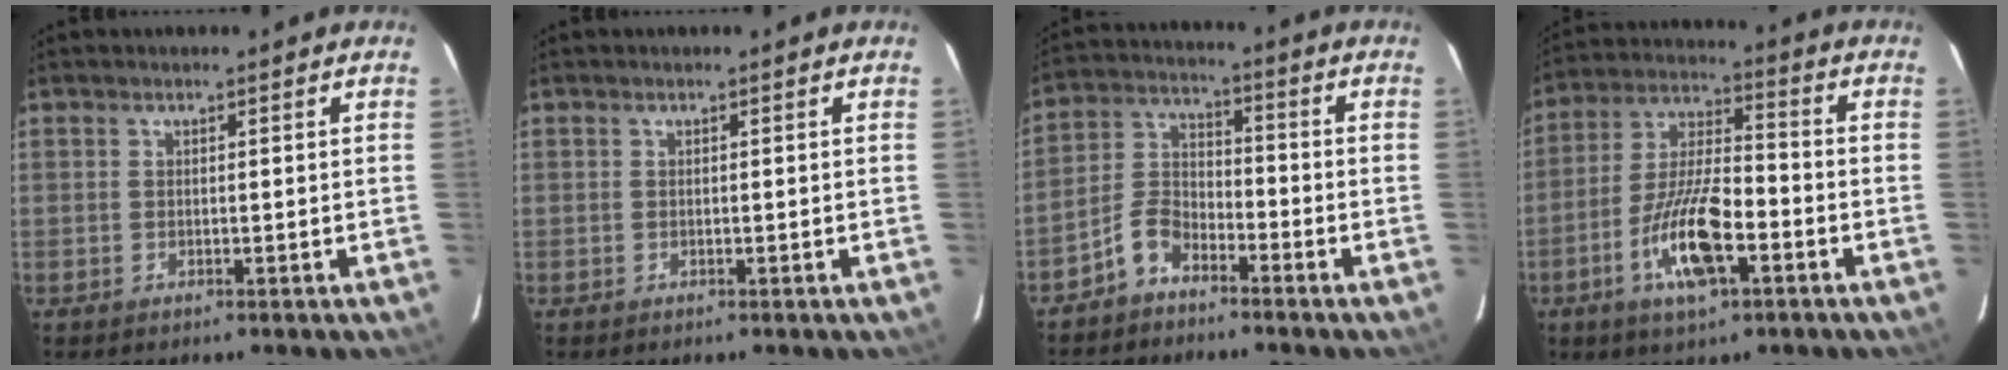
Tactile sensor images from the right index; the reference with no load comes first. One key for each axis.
{"total": 0.0}
{"total": 5.6, "fx": -4.1, "fy": 2.9, "fz": 2.5, "tx": -0.056, "ty": 0.008, "tz": -0.087}
{"total": 12.7, "fx": -5.1, "fy": 3.5, "fz": 11.1, "tx": -0.223, "ty": -0.001, "tz": -0.092}